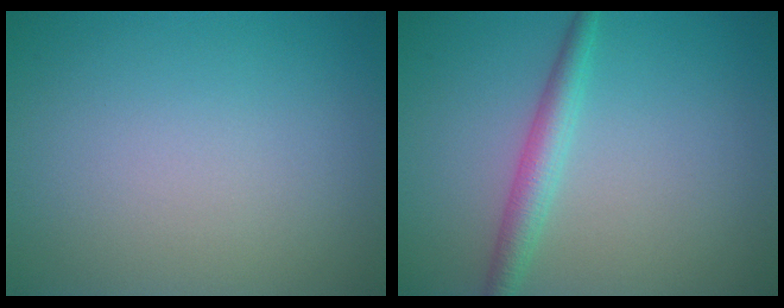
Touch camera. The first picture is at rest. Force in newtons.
{"total": 2.6, "press": 2.6, "slide": 0.1}